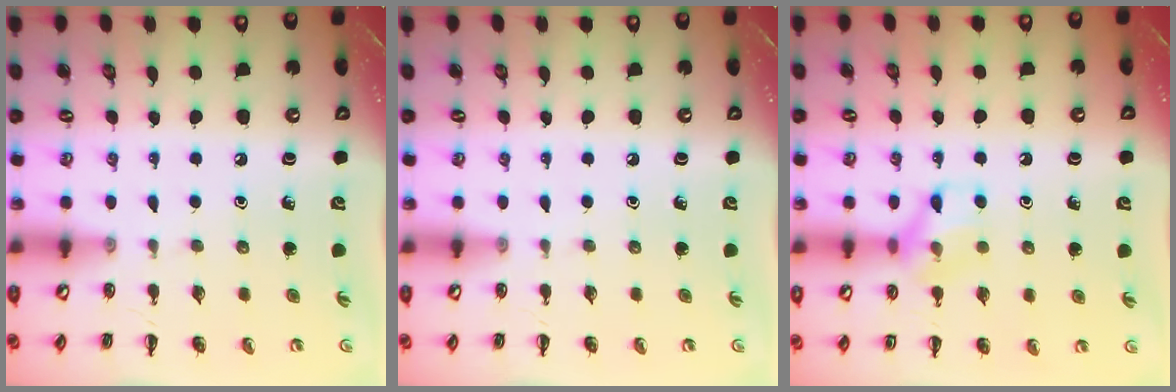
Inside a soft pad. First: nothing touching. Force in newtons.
{"total": 0.0}
{"total": 10.0, "press": 9.9, "slide": 1.0}